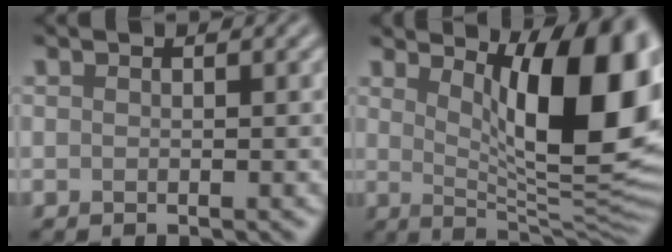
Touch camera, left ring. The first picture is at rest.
{"total": 13.6, "force": [4.4, 4.2, 12.1], "torque": [-0.134, -0.008, 0.068]}